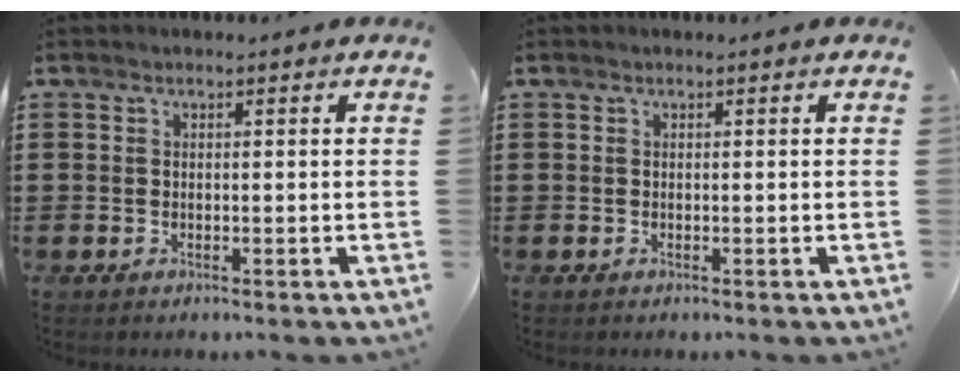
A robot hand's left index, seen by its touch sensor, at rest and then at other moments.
{"total": 0.0}